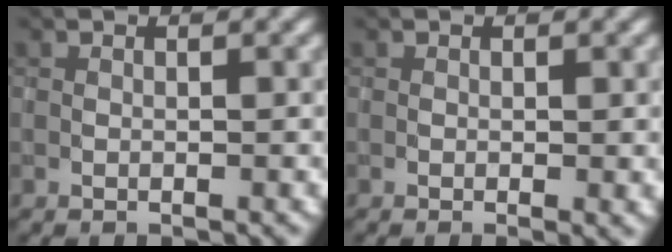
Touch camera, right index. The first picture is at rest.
{"total": 0.8, "force": [-0.1, 0.1, 0.7], "torque": [-0.007, -0.005, -0.002]}